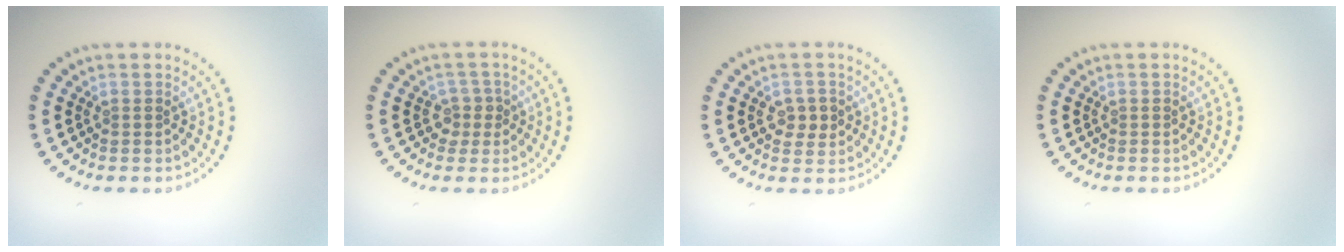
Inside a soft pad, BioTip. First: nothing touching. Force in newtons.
{"total": 1.7, "press": 1.3, "slide": 1.1}
{"total": 2.1, "press": 2.1, "slide": 0.3}
{"total": 0.0}